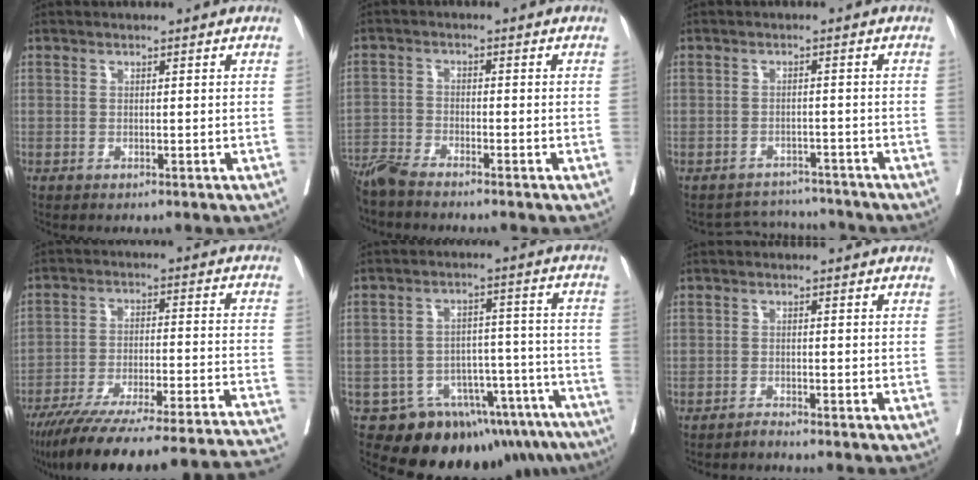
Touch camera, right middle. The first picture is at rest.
{"total": 5.1, "force": [-4.7, -0.1, 1.9], "torque": [-0.031, -0.017, -0.094]}
{"total": 5.0, "force": [-4.8, 1.1, -1.2], "torque": [0.019, 0.015, -0.066]}
{"total": 29.9, "force": [-25.8, 1.0, 15.2], "torque": [-0.160, -0.034, -0.359]}
{"total": 17.6, "force": [-14.9, 6.9, 6.2], "torque": [-0.028, 0.042, -0.192]}
{"total": 1.0, "force": [-1.0, -0.3, 0.0], "torque": [0.003, -0.002, -0.017]}